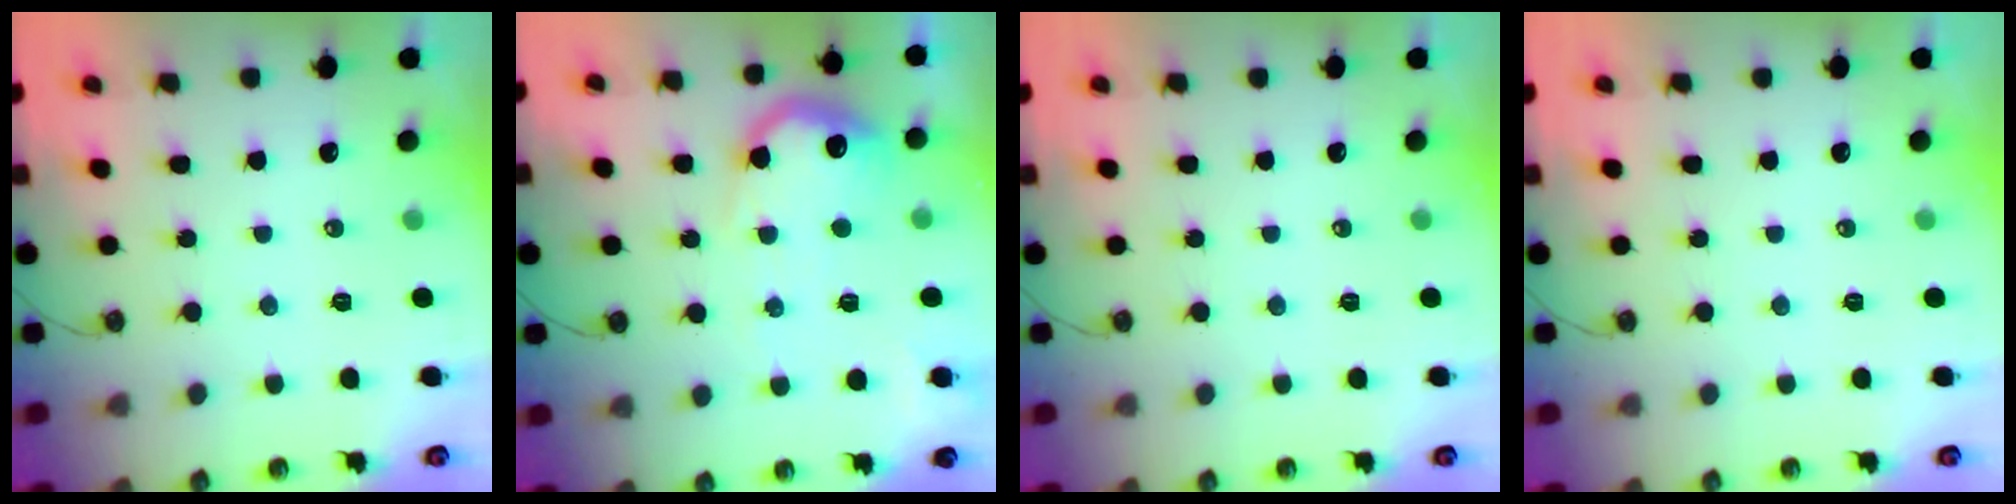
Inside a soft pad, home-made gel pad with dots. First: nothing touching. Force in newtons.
{"total": 16.1, "press": 16.1, "slide": 1.0}
{"total": 0.0}
{"total": 0.0}